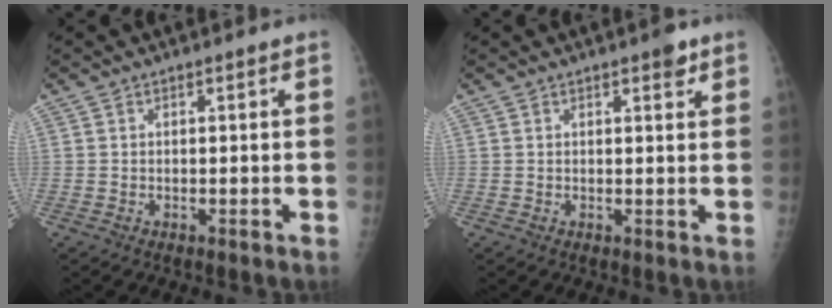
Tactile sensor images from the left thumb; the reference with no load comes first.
{"total": 2.2, "force": [1.4, 0.8, 1.5], "torque": [-0.014, -0.006, 0.017]}